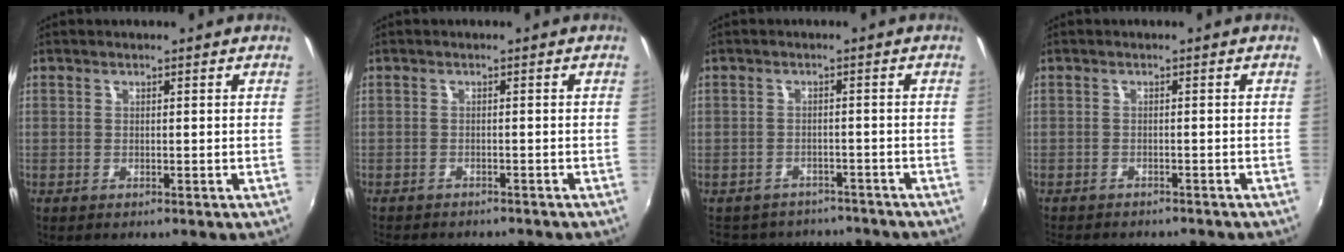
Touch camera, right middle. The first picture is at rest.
{"total": 6.2, "force": [-5.7, 1.6, 2.0], "torque": [-0.053, -0.016, -0.084]}
{"total": 9.8, "force": [-8.4, 4.7, 2.0], "torque": [-0.052, 0.022, -0.112]}
{"total": 6.8, "force": [-6.2, 1.8, 2.3], "torque": [-0.059, -0.017, -0.091]}